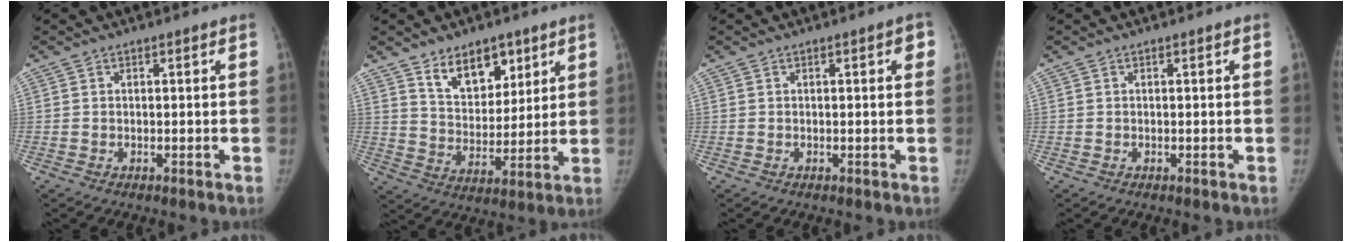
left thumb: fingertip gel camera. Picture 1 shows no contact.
{"total": 11.0, "force": [6.8, 6.5, 5.7], "torque": [-0.051, -0.049, 0.124]}
{"total": 2.0, "force": [0.6, 0.8, 1.7], "torque": [-0.012, 0.003, 0.005]}
{"total": 0.0}